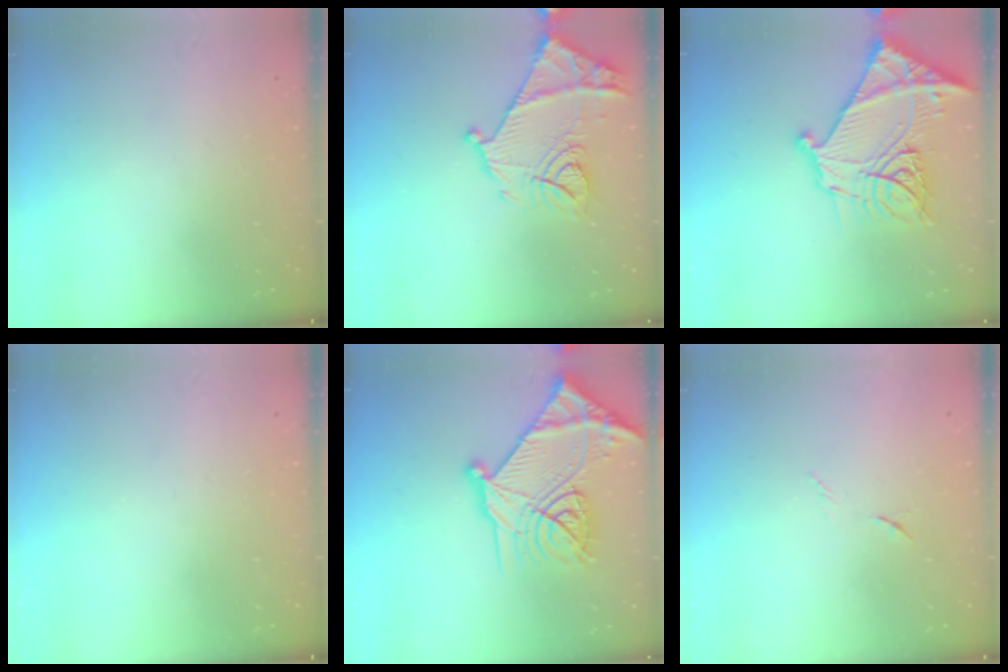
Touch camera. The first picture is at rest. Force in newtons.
{"total": 16.5, "press": 16.4, "slide": 1.4}
{"total": 25.3, "press": 25.1, "slide": 2.8}
{"total": 0.0}
{"total": 30.3, "press": 30.1, "slide": 3.2}
{"total": 6.2, "press": 6.1, "slide": 0.9}